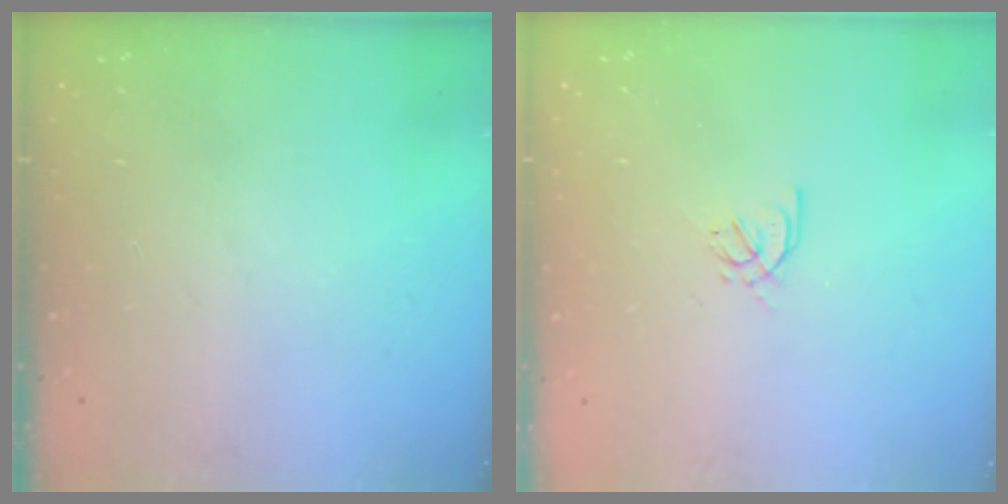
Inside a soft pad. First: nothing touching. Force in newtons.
{"total": 2.4, "press": 2.4, "slide": 0.6}